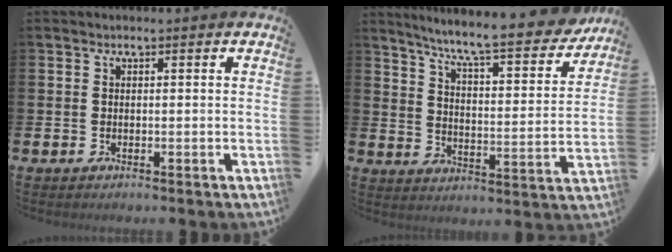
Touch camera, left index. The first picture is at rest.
{"total": 8.7, "force": [7.8, 0.5, 3.8], "torque": [-0.094, -0.063, 0.126]}